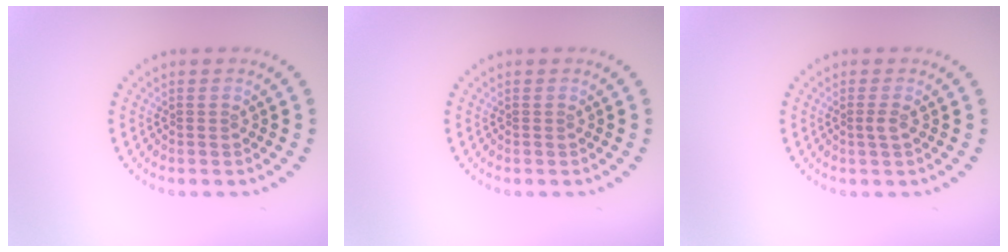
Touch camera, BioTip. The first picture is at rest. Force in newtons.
{"total": 0.0}
{"total": 0.9, "press": 0.6, "slide": 0.6}